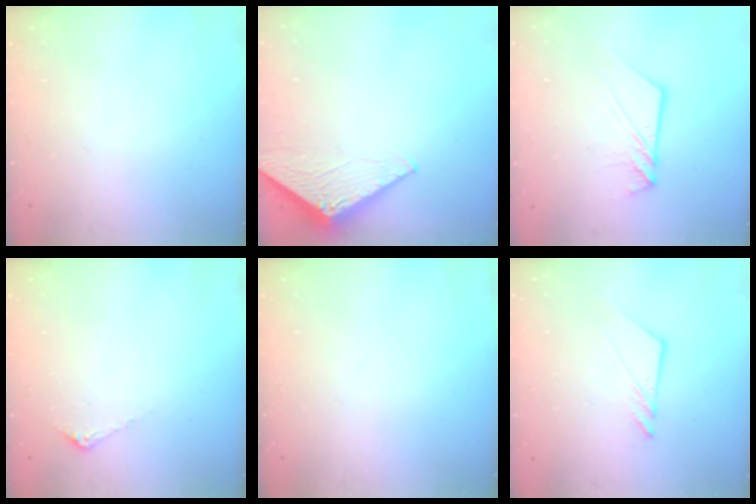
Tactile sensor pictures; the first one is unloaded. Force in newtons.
{"total": 3.1, "press": 3.1, "slide": 0.2}
{"total": 9.0, "press": 8.9, "slide": 0.8}
{"total": 4.8, "press": 4.8, "slide": 0.4}
{"total": 0.0}
{"total": 6.7, "press": 6.7, "slide": 0.1}